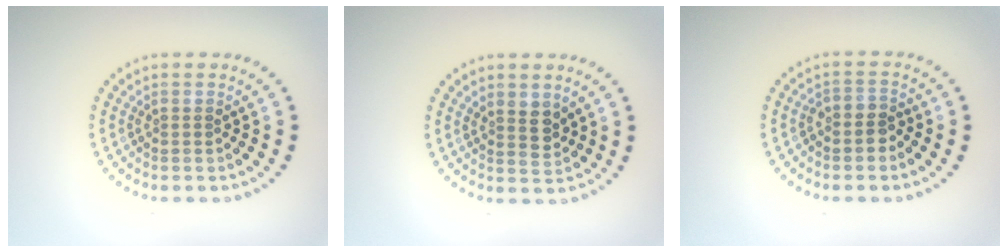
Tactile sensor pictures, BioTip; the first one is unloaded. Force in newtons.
{"total": 2.0, "press": 1.8, "slide": 0.9}
{"total": 2.0, "press": 1.7, "slide": 0.9}